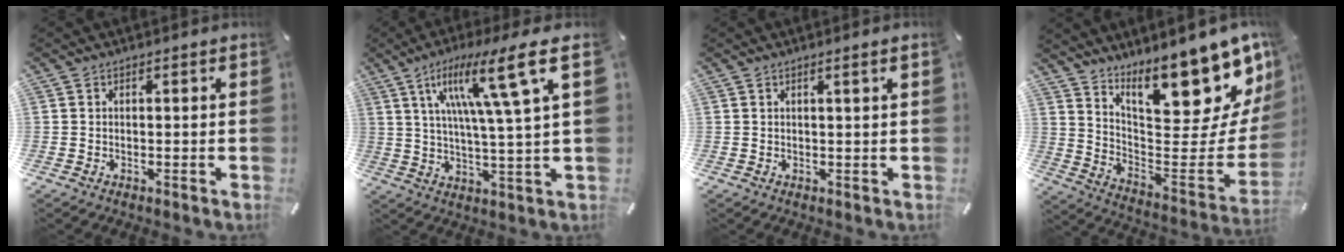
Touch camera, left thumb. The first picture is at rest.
{"total": 18.2, "force": [7.8, 2.5, 16.2], "torque": [-0.279, -0.026, 0.103]}
{"total": 1.3, "force": [0.5, -0.2, 1.2], "torque": [-0.021, -0.003, 0.009]}
{"total": 20.6, "force": [15.7, 6.9, 11.4], "torque": [-0.126, -0.138, 0.259]}